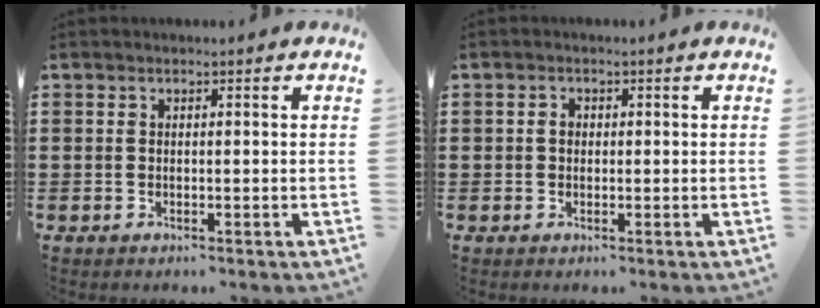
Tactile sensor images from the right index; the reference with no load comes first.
{"total": 1.2, "force": [0.1, 1.0, 0.7], "torque": [-0.016, 0.006, 0.001]}